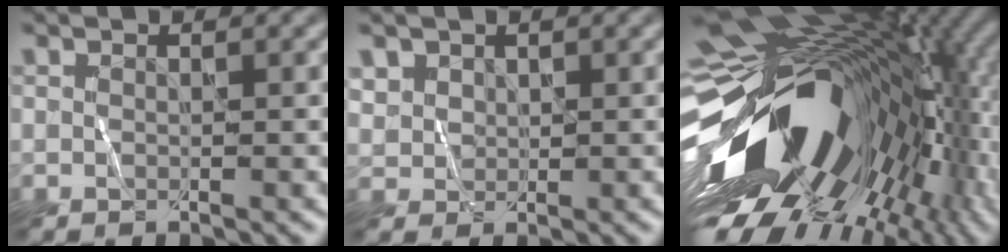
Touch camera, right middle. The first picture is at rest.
{"total": 1.8, "force": [1.0, 1.5, 0.1], "torque": [-0.011, 0.004, 0.032]}
{"total": 18.6, "force": [-2.1, 10.6, 15.1], "torque": [-0.226, -0.025, -0.033]}